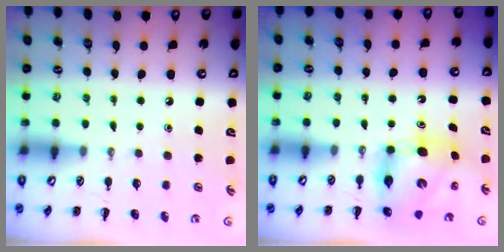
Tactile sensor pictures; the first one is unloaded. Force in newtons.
{"total": 7.0, "press": 6.9, "slide": 0.8}